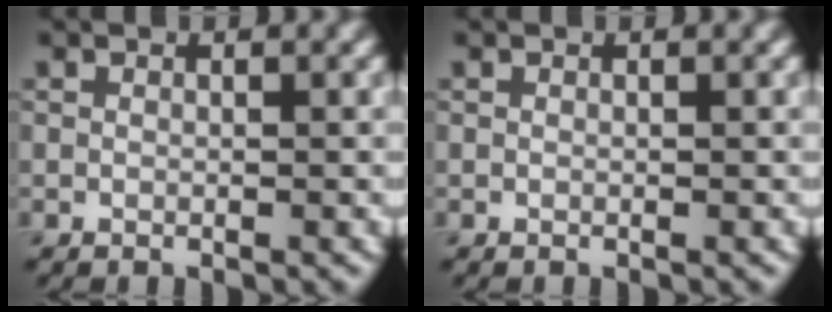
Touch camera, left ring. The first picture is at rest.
{"total": 0.0}